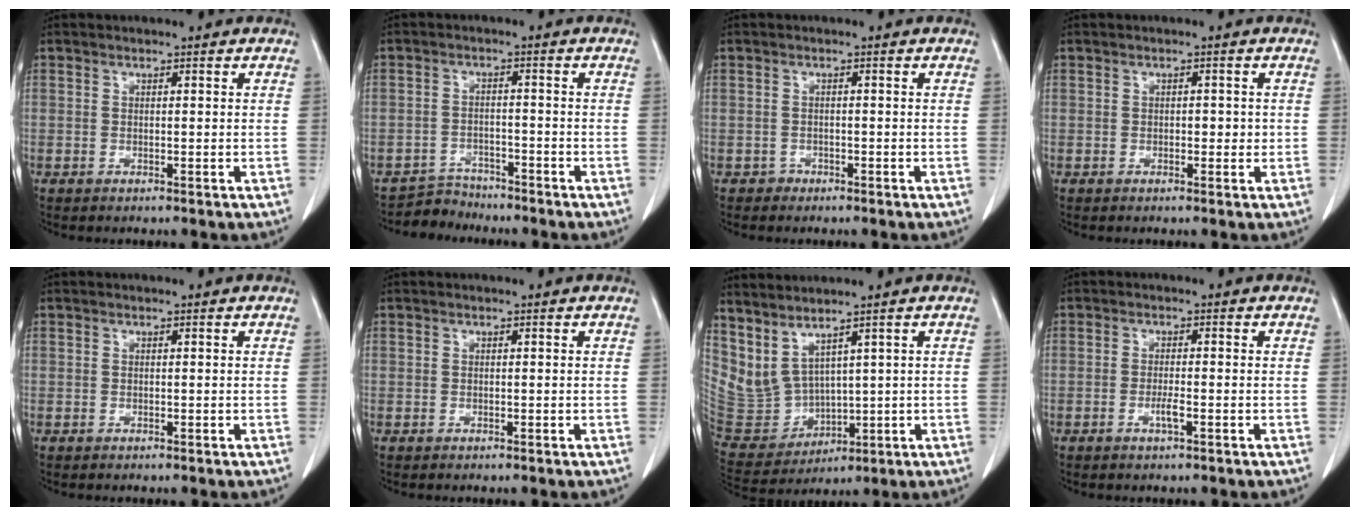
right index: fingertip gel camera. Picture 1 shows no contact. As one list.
[{"total": 3.7, "force": [-3.4, 0.9, -1.1], "torque": [0.022, -0.003, -0.058]}, {"total": 1.8, "force": [-1.4, 1.1, -0.4], "torque": [0.008, 0.006, -0.026]}, {"total": 1.8, "force": [-0.1, 1.1, 1.4], "torque": [-0.016, 0.003, -0.001]}, {"total": 0.0}, {"total": 0.0}, {"total": 9.8, "force": [6.5, 4.2, 5.9], "torque": [-0.134, -0.011, 0.165]}, {"total": 1.8, "force": [-0.7, 0.1, 1.7], "torque": [-0.032, -0.001, -0.012]}]